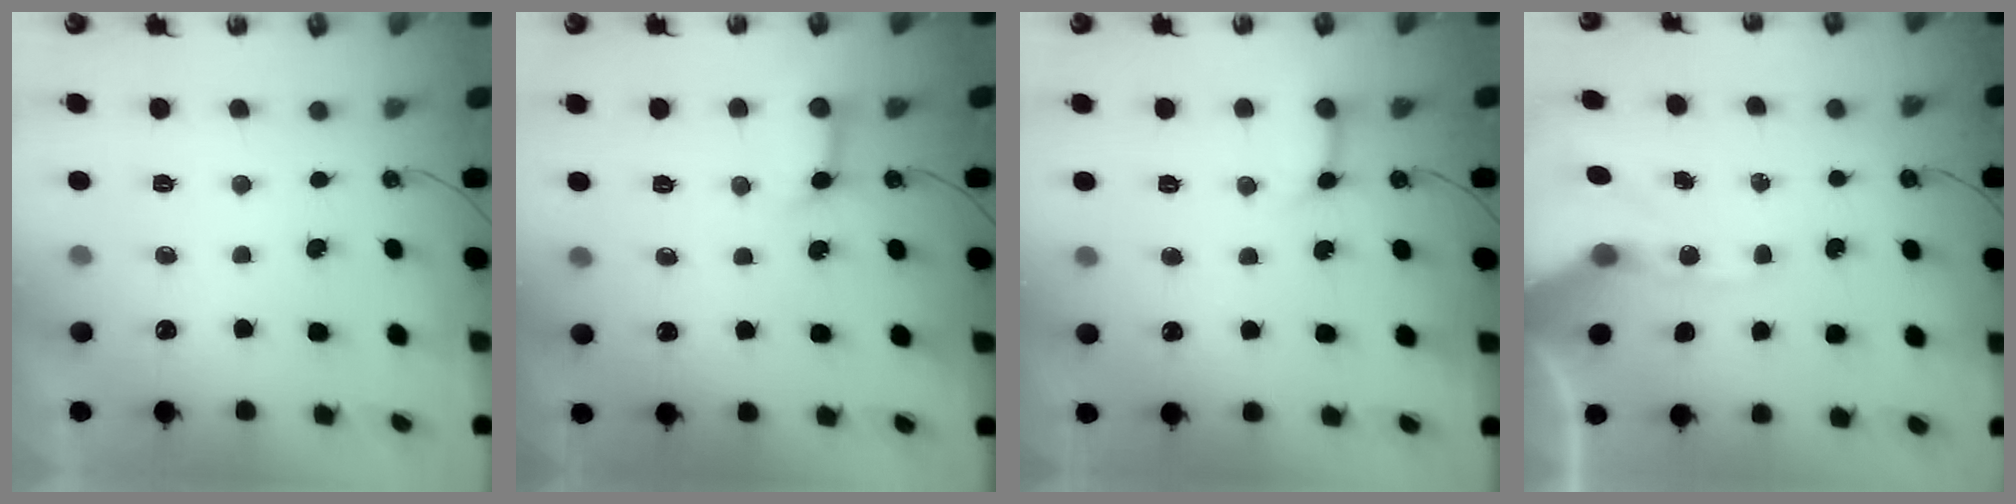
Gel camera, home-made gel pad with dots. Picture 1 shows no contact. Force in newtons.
{"total": 8.6, "press": 8.5, "slide": 1.0}
{"total": 7.8, "press": 7.8, "slide": 1.1}
{"total": 13.7, "press": 13.6, "slide": 2.0}